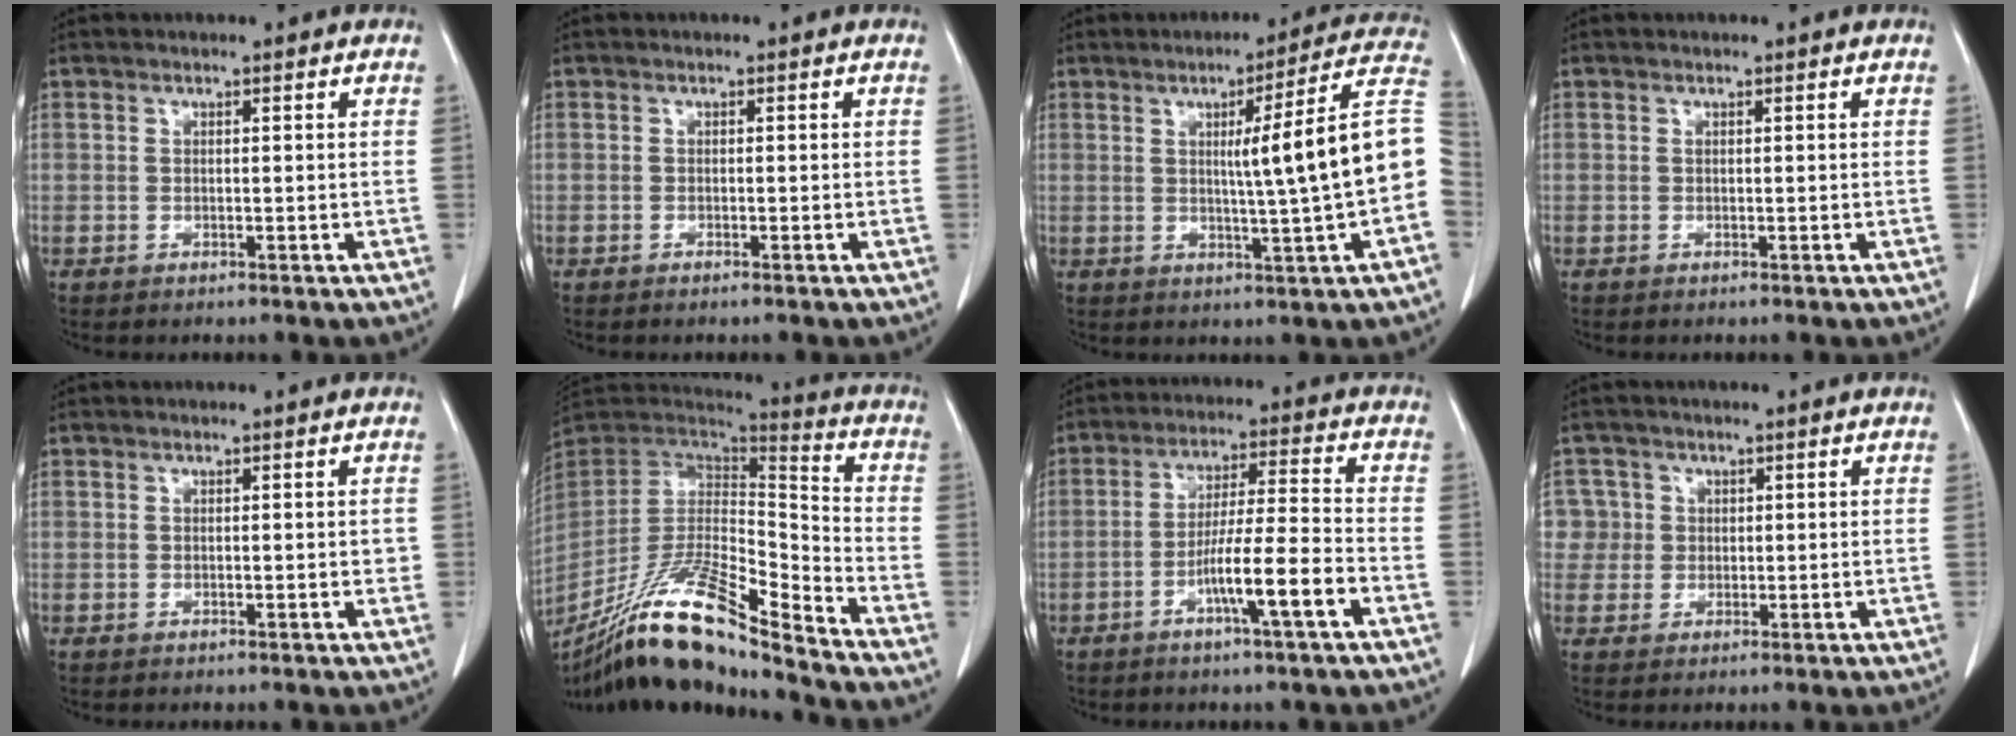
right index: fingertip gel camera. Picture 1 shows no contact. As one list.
[{"total": 0.7, "force": [-0.6, 0.0, 0.3], "torque": [-0.011, -0.001, -0.008]}, {"total": 14.1, "force": [0.2, -1.7, 14.0], "torque": [-0.180, 0.013, -0.003]}, {"total": 0.0}, {"total": 0.8, "force": [0.0, 0.5, 0.6], "torque": [-0.003, 0.003, 0.001]}, {"total": 19.0, "force": [-15.0, 1.3, 11.6], "torque": [-0.225, -0.005, -0.278]}, {"total": 9.3, "force": [-4.3, -0.5, 8.3], "torque": [-0.151, 0.003, -0.075]}, {"total": 3.5, "force": [0.6, 3.4, -0.3], "torque": [0.023, 0.011, 0.011]}]